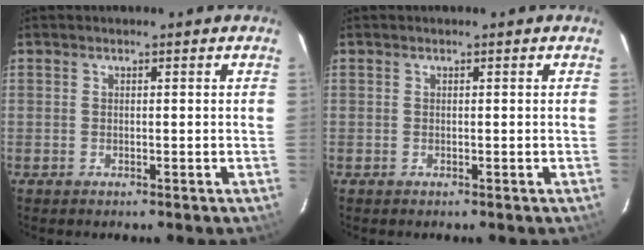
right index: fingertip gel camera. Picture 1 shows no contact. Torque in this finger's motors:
{"motor_torque": [0.02, 0.01, -0.01, 0.00]}